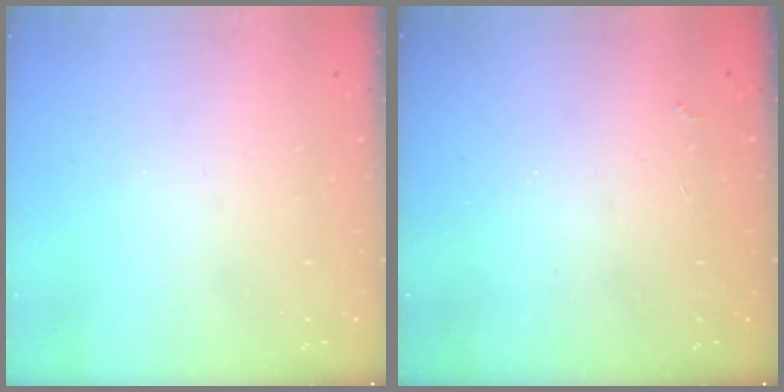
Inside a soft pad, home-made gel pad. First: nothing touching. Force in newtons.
{"total": 2.7, "press": 2.7, "slide": 0.5}